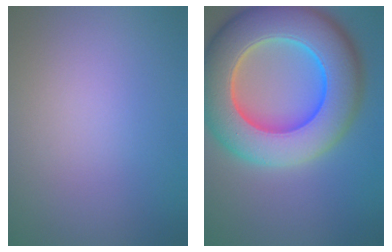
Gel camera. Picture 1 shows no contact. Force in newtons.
{"total": 13.9, "press": 13.8, "slide": 0.8}